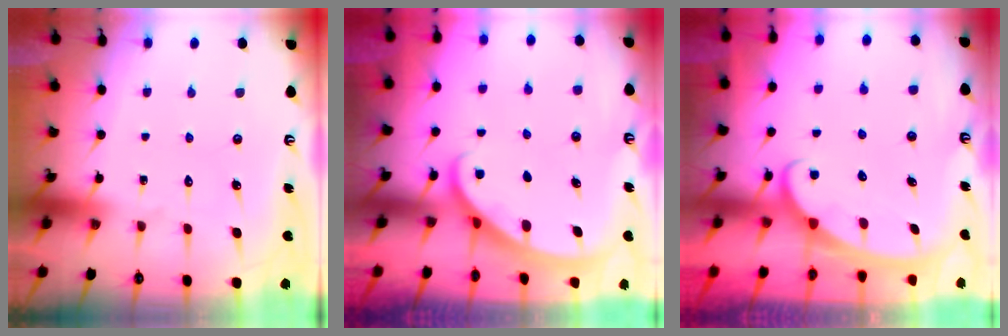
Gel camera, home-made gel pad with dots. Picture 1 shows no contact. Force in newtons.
{"total": 1.7, "press": 1.7, "slide": 0.1}
{"total": 2.3, "press": 2.3, "slide": 0.4}